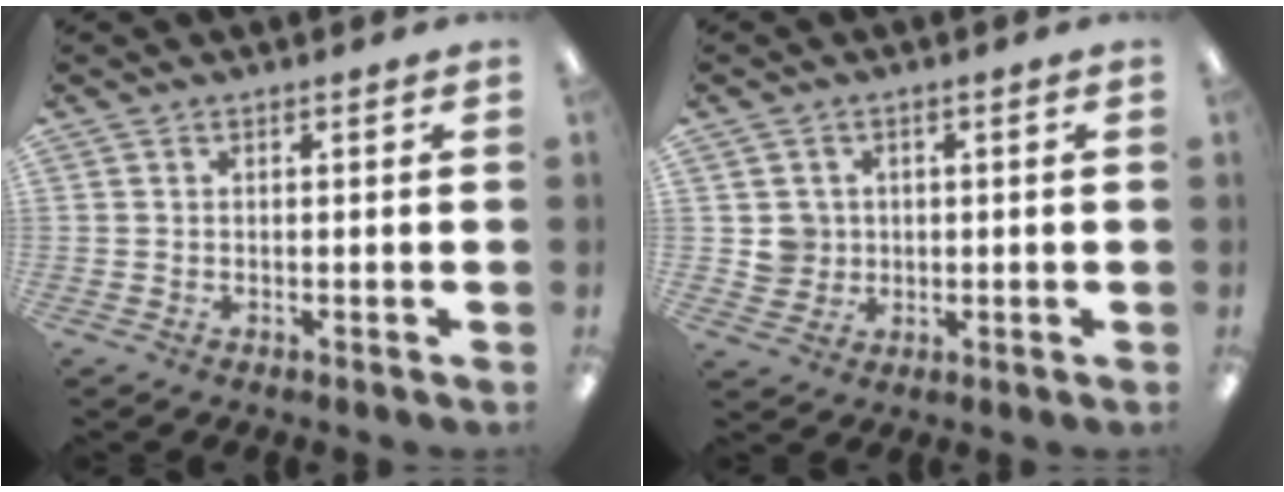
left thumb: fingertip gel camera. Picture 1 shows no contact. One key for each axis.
{"total": 4.3, "fx": 0.5, "fy": 4.2, "fz": 0.3, "tx": -0.002, "ty": 0.003, "tz": 0.008}